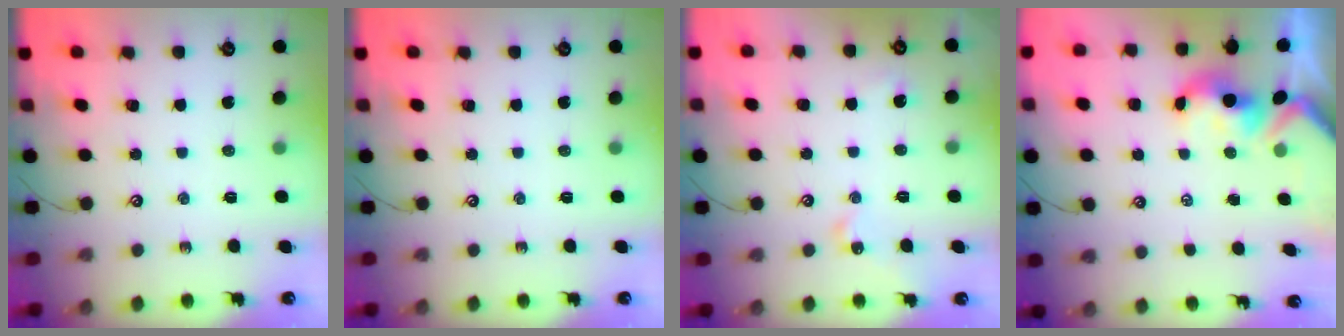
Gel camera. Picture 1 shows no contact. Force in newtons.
{"total": 0.0}
{"total": 2.7, "press": 2.6, "slide": 0.5}
{"total": 1.7, "press": 1.5, "slide": 0.7}